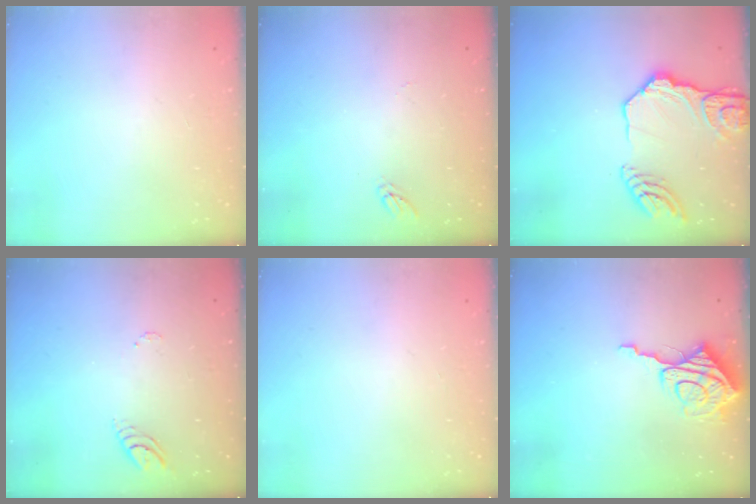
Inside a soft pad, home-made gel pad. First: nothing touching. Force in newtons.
{"total": 4.7, "press": 4.6, "slide": 0.4}
{"total": 15.8, "press": 15.8, "slide": 0.8}
{"total": 3.4, "press": 3.4, "slide": 0.4}
{"total": 0.0}
{"total": 10.5, "press": 10.4, "slide": 1.2}